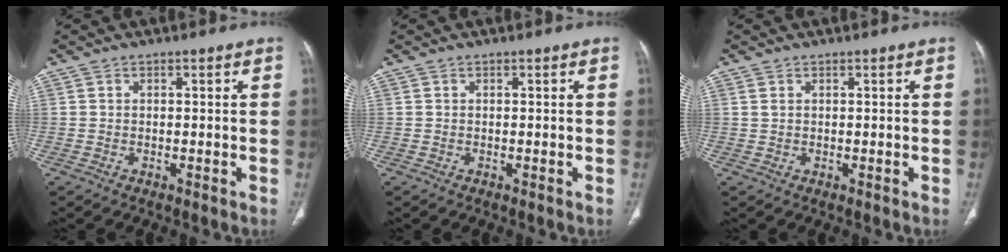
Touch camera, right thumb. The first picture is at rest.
{"total": 0.0}
{"total": 0.8, "force": [0.4, 0.4, 0.5], "torque": [-0.011, 0.008, 0.012]}